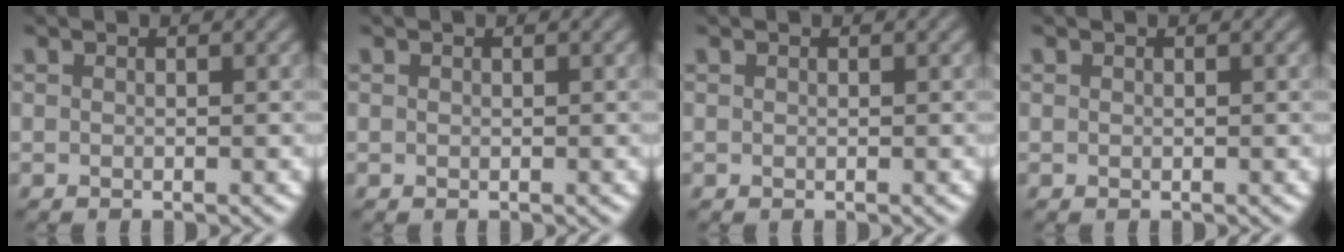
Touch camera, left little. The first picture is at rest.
{"total": 0.0}
{"total": 0.0}
{"total": 0.0}